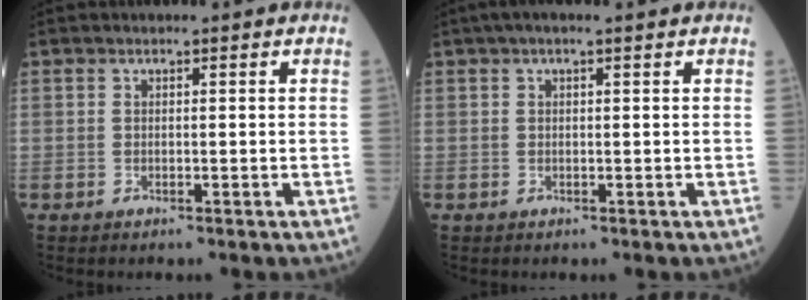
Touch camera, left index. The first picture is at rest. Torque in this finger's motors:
{"motor_torque": [0.35, -0.25, 0.12, 0.02]}